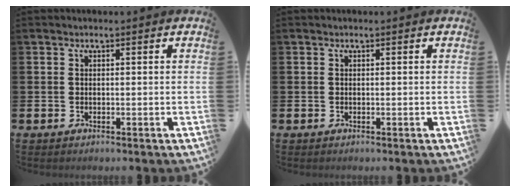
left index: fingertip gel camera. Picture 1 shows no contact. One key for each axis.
{"total": 0.0}